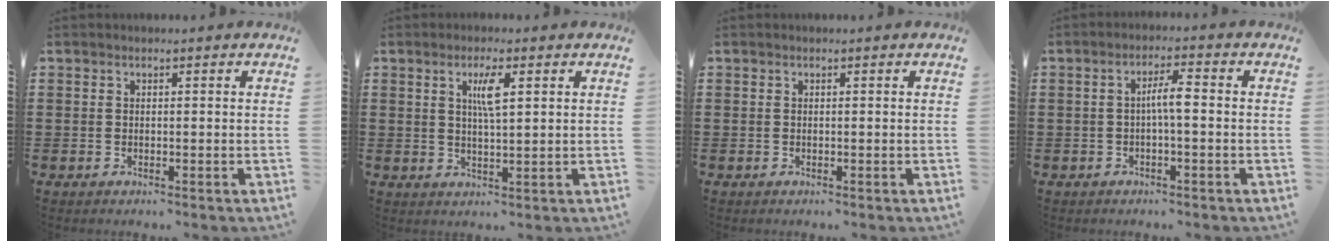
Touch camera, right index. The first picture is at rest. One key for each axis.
{"total": 3.8, "fx": 1.4, "fy": 0.7, "fz": 3.5, "tx": -0.066, "ty": 0.003, "tz": 0.018}
{"total": 0.0}
{"total": 3.6, "fx": -0.3, "fy": 0.6, "fz": 3.6, "tx": -0.067, "ty": 0.006, "tz": -0.009}